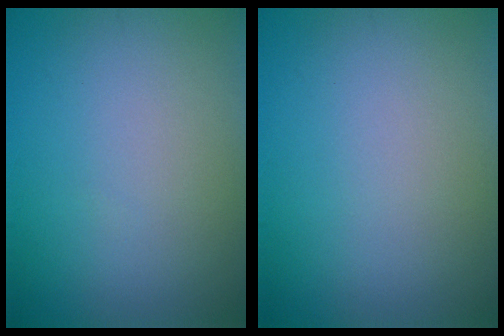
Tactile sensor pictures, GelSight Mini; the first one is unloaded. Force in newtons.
{"total": 0.0}